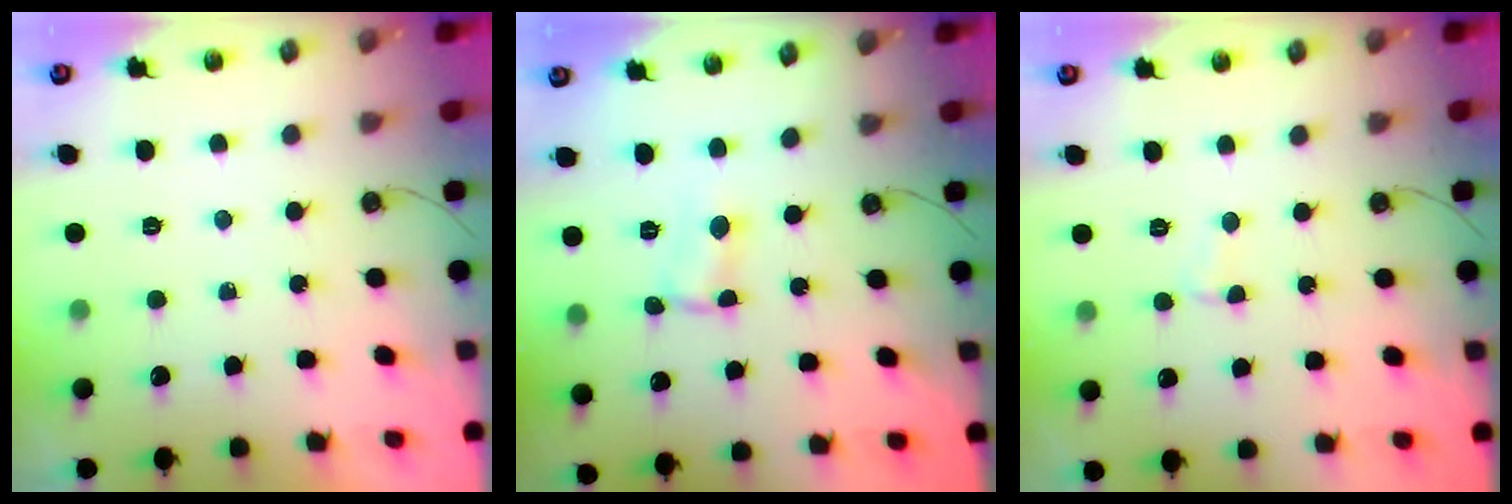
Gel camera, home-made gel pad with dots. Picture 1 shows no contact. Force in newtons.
{"total": 0.7, "press": 0.7, "slide": 0.1}
{"total": 2.6, "press": 2.5, "slide": 0.5}